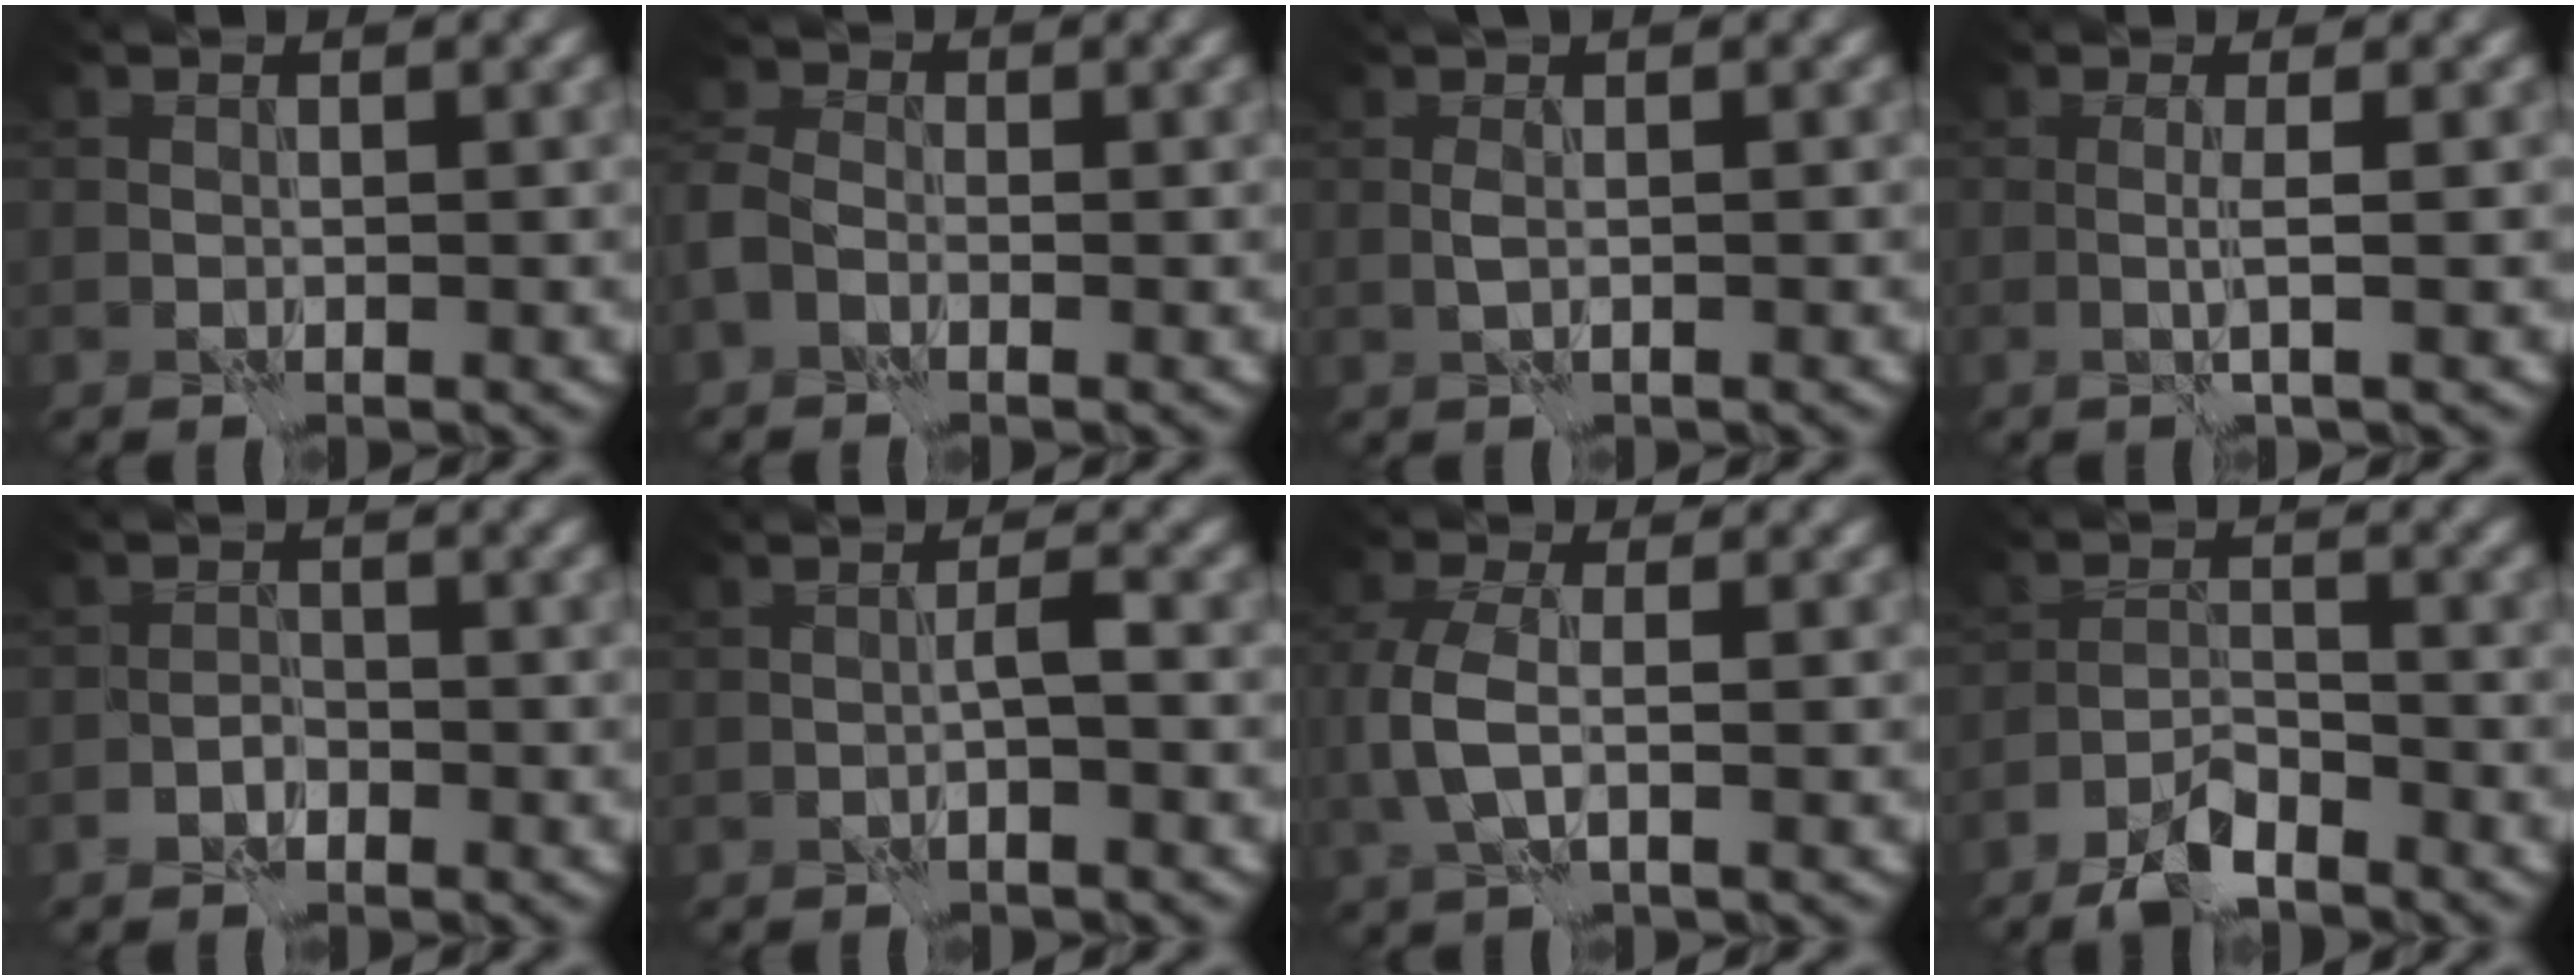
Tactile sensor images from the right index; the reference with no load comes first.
{"total": 3.1, "force": [-1.1, 2.3, 1.7], "torque": [-0.046, 0.004, -0.037]}
{"total": 1.3, "force": [0.6, 0.0, 1.2], "torque": [-0.024, 0.001, 0.004]}
{"total": 1.7, "force": [0.2, 0.3, 1.6], "torque": [-0.033, 0.000, -0.002]}
{"total": 1.0, "force": [-0.6, 0.7, 0.4], "torque": [-0.005, 0.005, -0.013]}
{"total": 1.3, "force": [-0.4, 0.0, 1.2], "torque": [-0.022, 0.008, -0.010]}
{"total": 3.7, "force": [-0.1, 1.8, 3.2], "torque": [-0.084, 0.001, -0.005]}
{"total": 3.7, "force": [-2.8, 1.2, 2.0], "torque": [-0.039, 0.004, -0.062]}